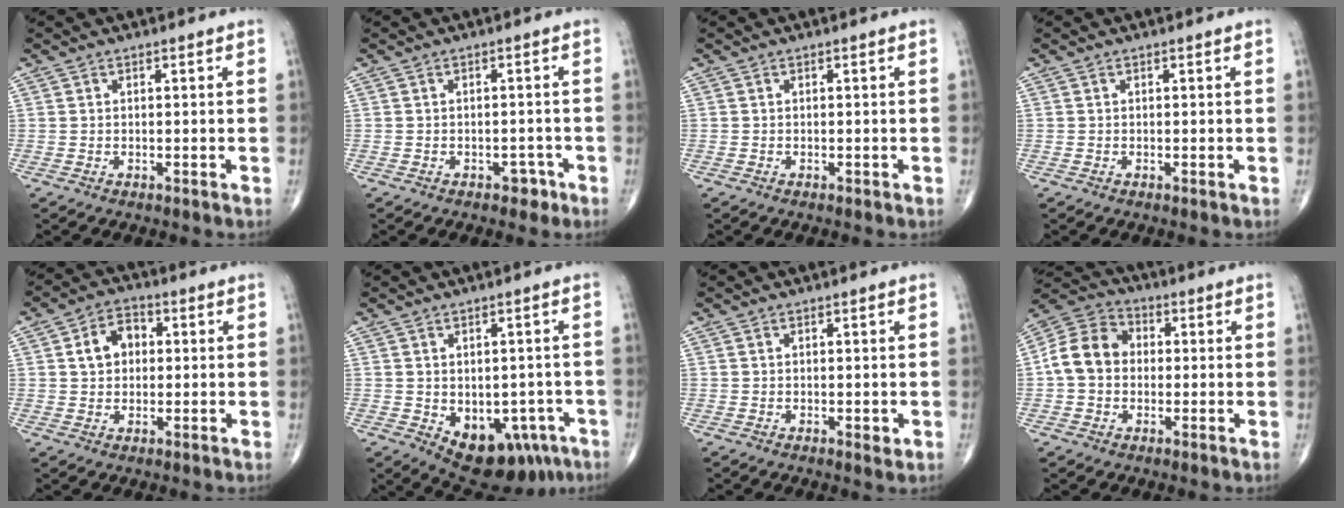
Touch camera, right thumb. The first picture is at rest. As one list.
[{"total": 2.2, "force": [-1.4, 1.4, 0.9], "torque": [0.002, 0.011, -0.016]}, {"total": 0.0}, {"total": 0.0}, {"total": 6.8, "force": [1.1, 5.2, 4.3], "torque": [-0.057, 0.014, 0.012]}, {"total": 13.0, "force": [-5.4, 8.3, 8.5], "torque": [-0.077, 0.018, -0.056]}, {"total": 1.5, "force": [-0.2, 0.6, 1.3], "torque": [-0.012, -0.004, -0.002]}, {"total": 10.4, "force": [0.0, 8.5, 6.1], "torque": [-0.100, 0.031, -0.012]}]